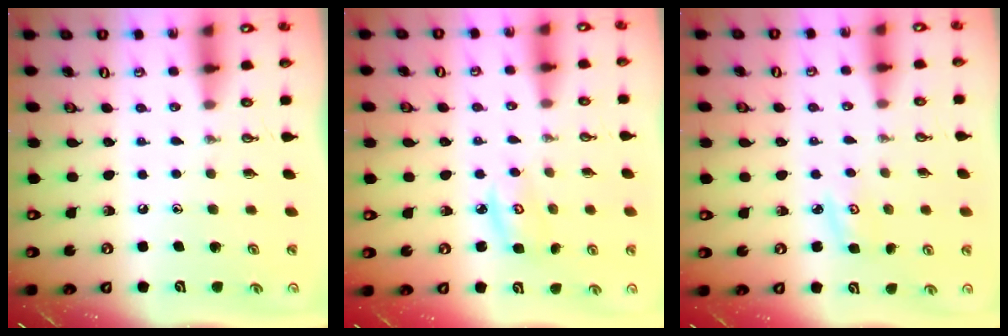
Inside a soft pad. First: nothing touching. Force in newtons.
{"total": 5.5, "press": 5.5, "slide": 0.5}
{"total": 3.9, "press": 3.9, "slide": 0.5}